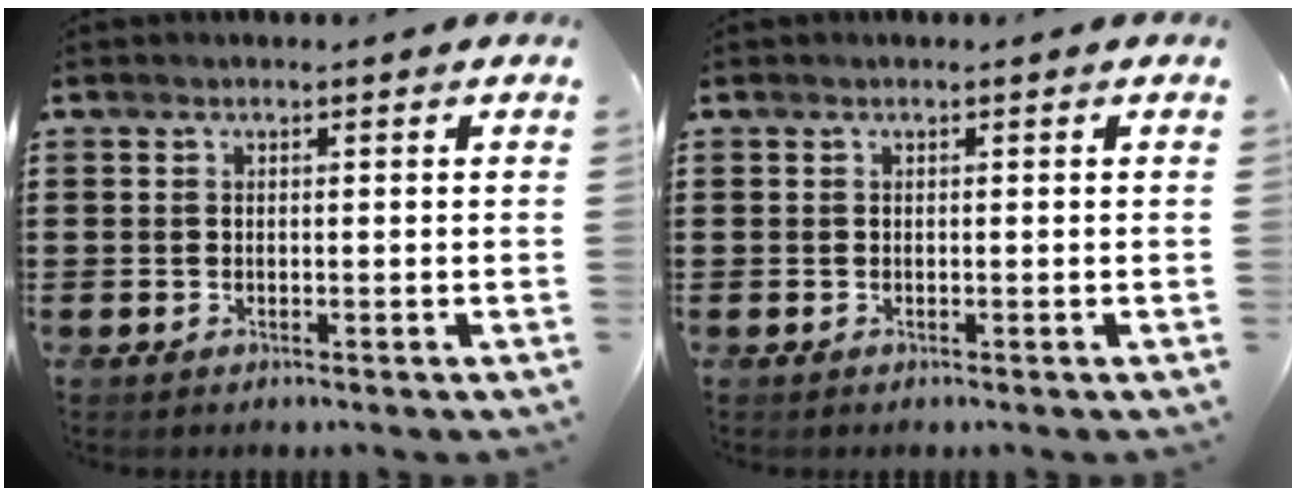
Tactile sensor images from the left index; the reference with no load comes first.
{"total": 0.0}